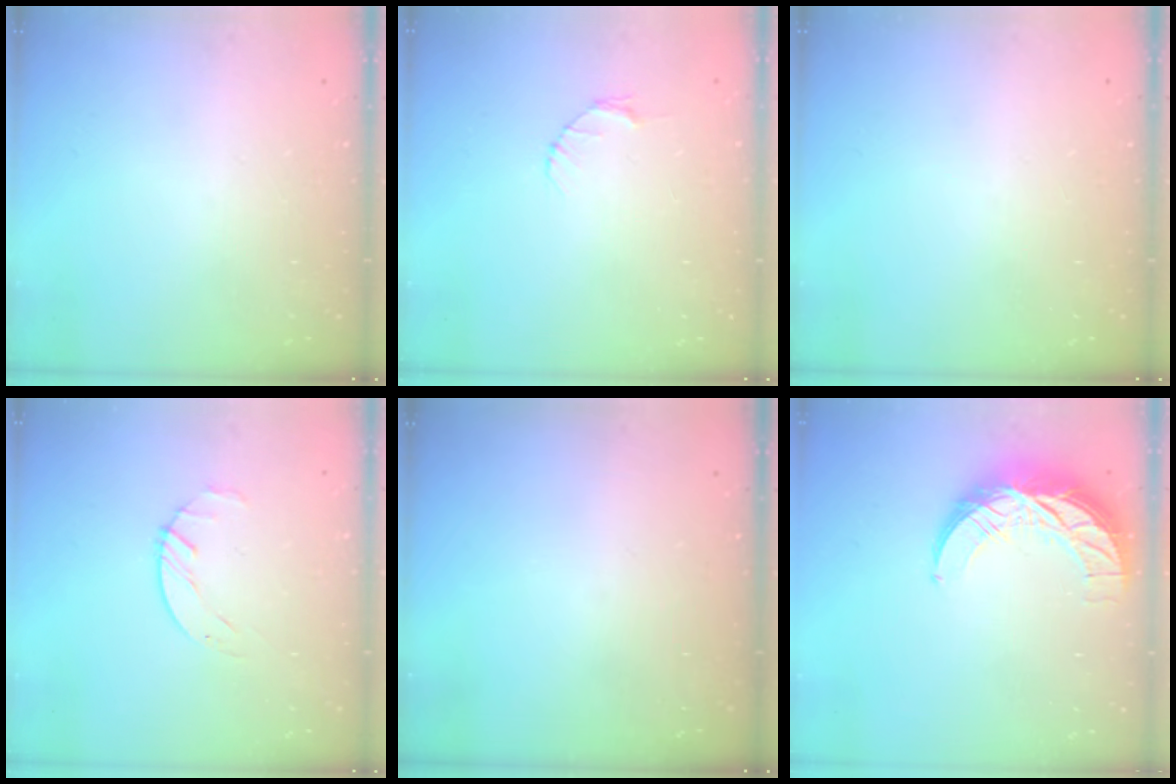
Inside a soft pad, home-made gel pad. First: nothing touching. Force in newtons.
{"total": 2.6, "press": 2.6, "slide": 0.3}
{"total": 0.0}
{"total": 1.6, "press": 1.6, "slide": 0.3}
{"total": 0.0}
{"total": 11.8, "press": 11.8, "slide": 0.8}